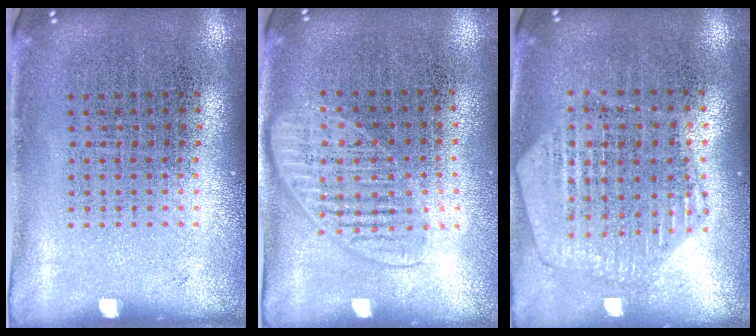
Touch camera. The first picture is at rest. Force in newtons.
{"total": 1.4, "press": 1.3, "slide": 0.6}
{"total": 1.2, "press": 1.2, "slide": 0.1}